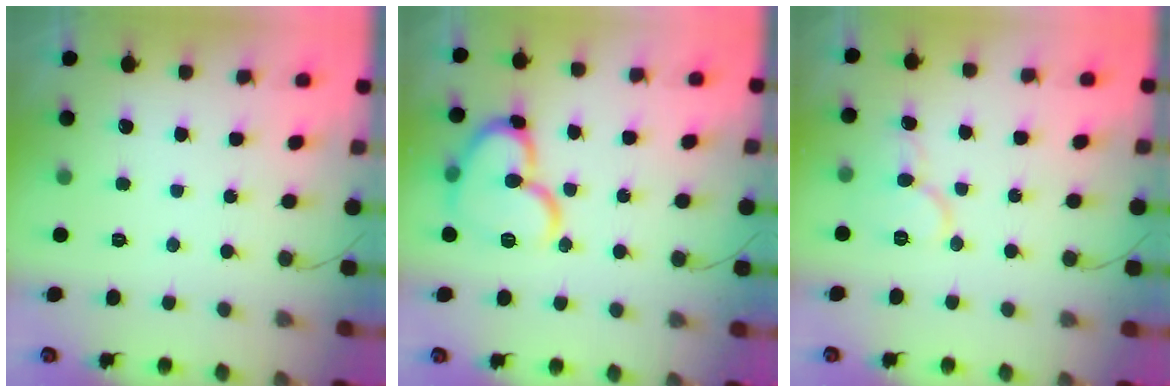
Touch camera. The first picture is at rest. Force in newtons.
{"total": 15.9, "press": 15.8, "slide": 1.7}
{"total": 8.0, "press": 8.0, "slide": 0.9}